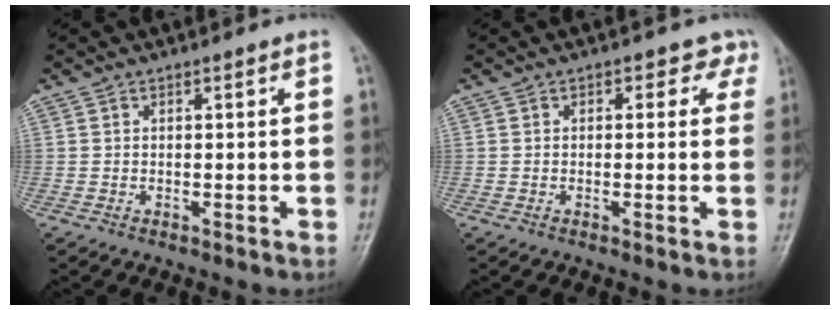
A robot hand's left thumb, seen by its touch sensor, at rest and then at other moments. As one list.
[{"total": 2.7, "force": [1.3, 2.1, 1.2], "torque": [0.024, 0.001, 0.001]}]